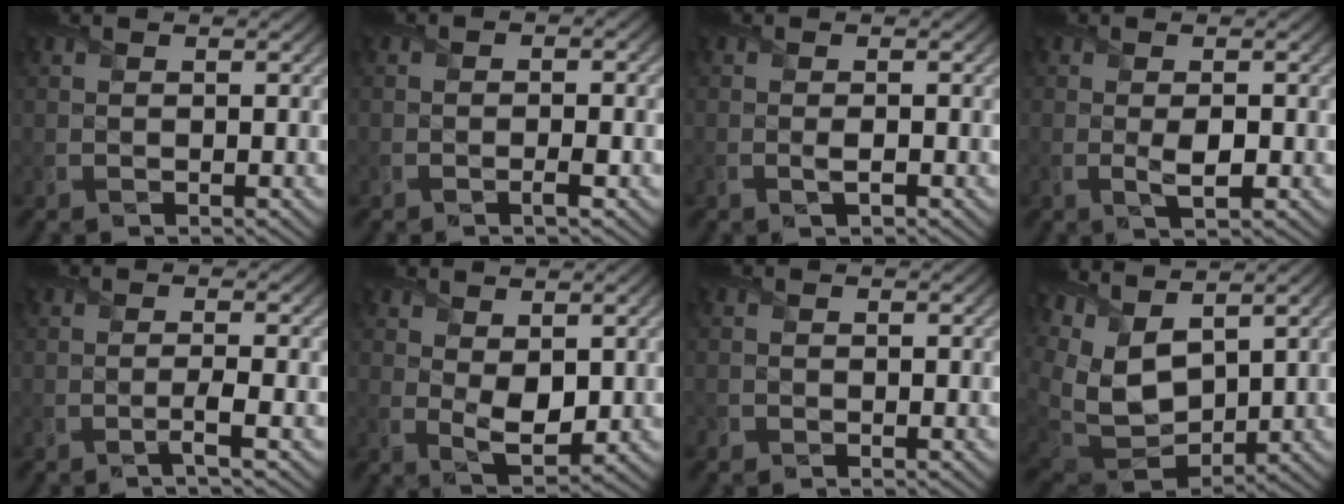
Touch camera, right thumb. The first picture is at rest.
{"total": 1.8, "force": [-0.8, 0.4, 1.6], "torque": [-0.026, 0.002, -0.017]}
{"total": 1.3, "force": [-0.4, 0.4, 1.1], "torque": [-0.025, -0.002, -0.008]}
{"total": 2.4, "force": [-0.3, 0.9, 2.2], "torque": [-0.043, -0.007, -0.002]}
{"total": 1.7, "force": [-0.8, -0.1, 1.5], "torque": [-0.028, 0.007, -0.024]}
{"total": 4.5, "force": [0.9, 2.6, 3.5], "torque": [-0.076, -0.012, 0.026]}
{"total": 0.7, "force": [-0.5, 0.4, 0.0], "torque": [-0.002, -0.004, -0.010]}
{"total": 12.3, "force": [5.4, 6.8, 8.6], "torque": [-0.234, 0.007, 0.125]}